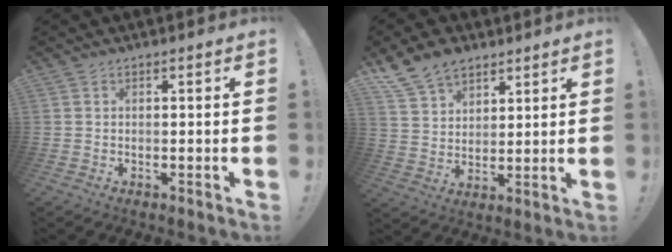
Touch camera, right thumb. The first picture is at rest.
{"total": 11.3, "force": [8.1, 6.8, 3.8], "torque": [-0.076, -0.046, 0.162]}